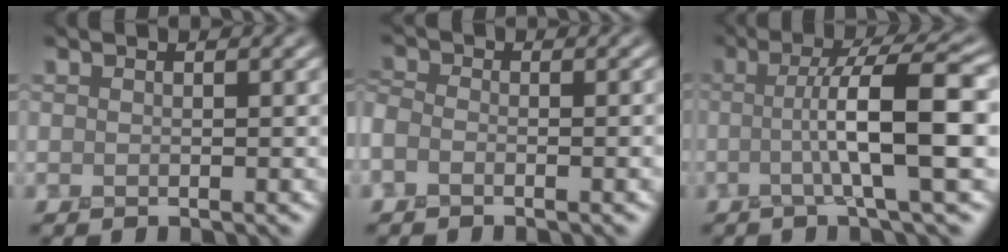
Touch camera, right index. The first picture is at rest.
{"total": 2.8, "force": [-1.2, 1.7, 1.9], "torque": [-0.023, 0.011, -0.034]}
{"total": 8.4, "force": [-0.6, 1.3, 8.3], "torque": [-0.124, 0.012, -0.015]}